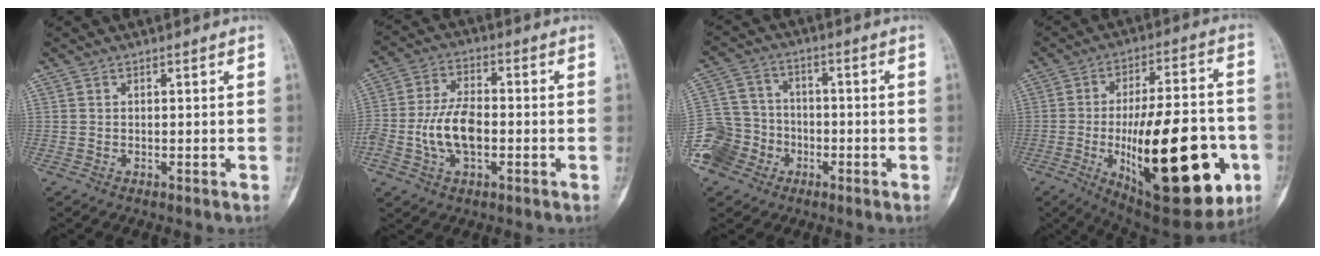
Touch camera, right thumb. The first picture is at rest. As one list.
[{"total": 9.9, "force": [-2.0, 5.5, 8.0], "torque": [-0.154, 0.020, -0.039]}, {"total": 11.6, "force": [-5.4, 9.8, 3.0], "torque": [-0.047, 0.044, -0.099]}, {"total": 30.3, "force": [-8.0, 11.4, 26.9], "torque": [-0.380, 0.003, -0.100]}]